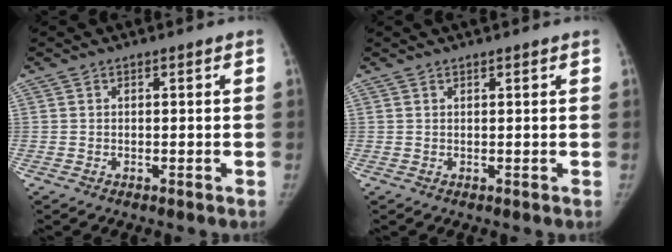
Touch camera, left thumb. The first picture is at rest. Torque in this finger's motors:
{"motor_torque": [0.26, -0.12, -0.02, -0.46, 0.01]}